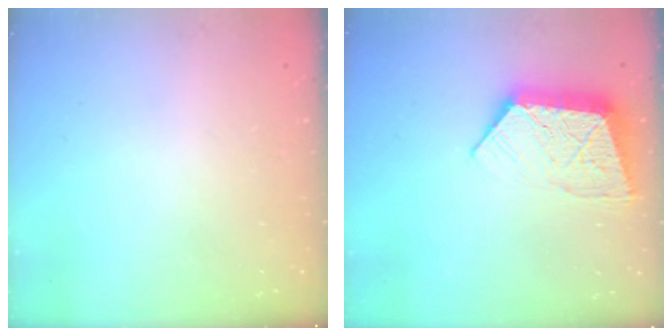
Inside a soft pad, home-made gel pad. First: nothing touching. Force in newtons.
{"total": 11.6, "press": 11.6, "slide": 0.9}